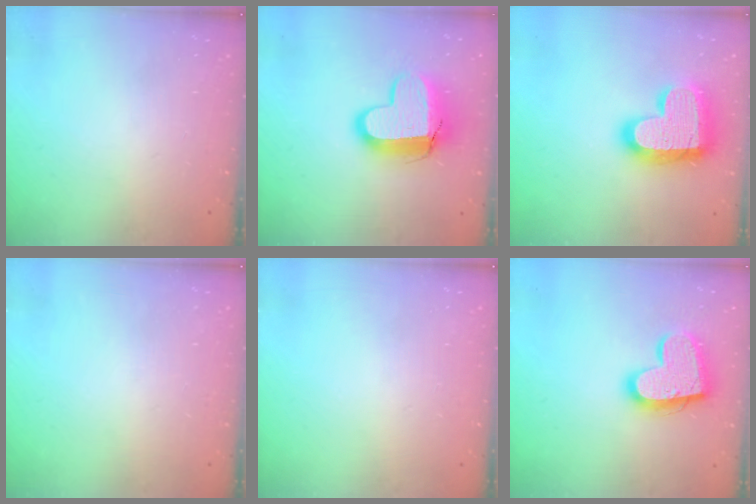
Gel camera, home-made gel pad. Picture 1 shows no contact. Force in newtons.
{"total": 12.7, "press": 12.7, "slide": 1.4}
{"total": 22.1, "press": 22.0, "slide": 1.5}
{"total": 0.0}
{"total": 0.0}
{"total": 18.0, "press": 17.9, "slide": 1.4}